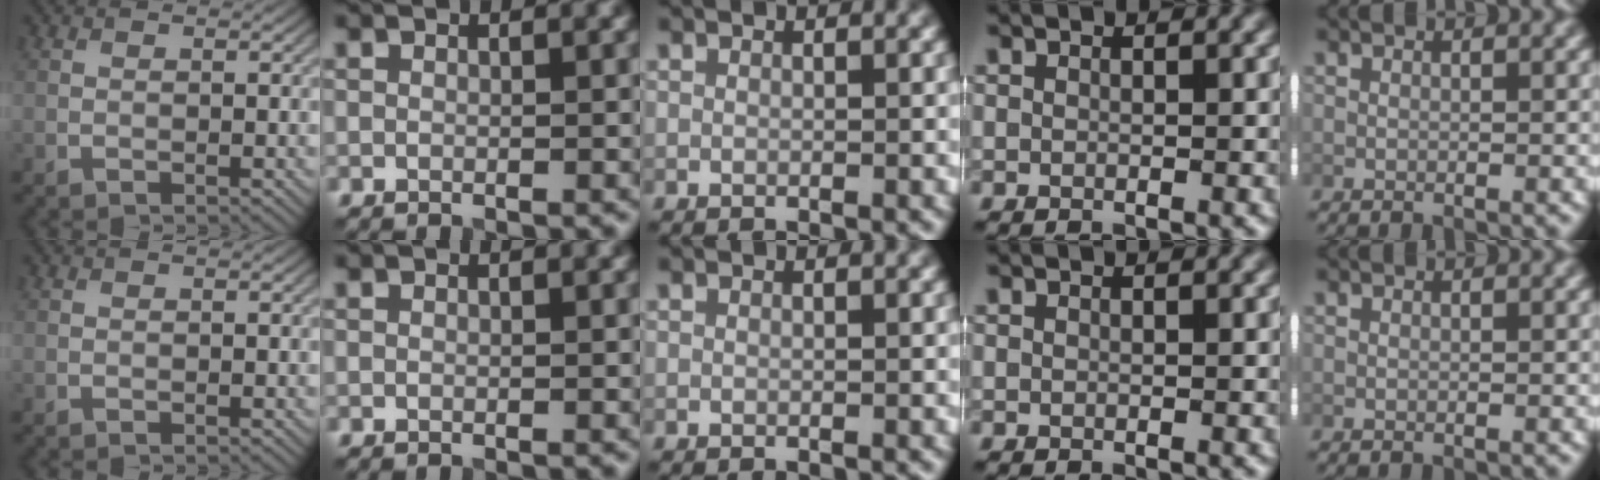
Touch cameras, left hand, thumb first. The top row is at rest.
{}